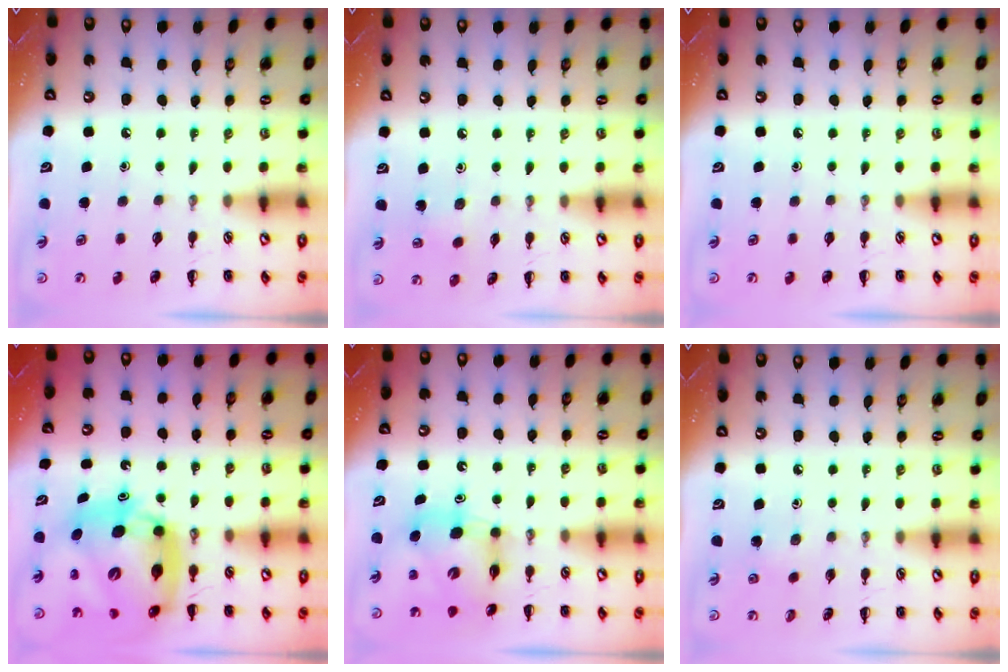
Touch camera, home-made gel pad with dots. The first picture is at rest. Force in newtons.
{"total": 5.3, "press": 5.1, "slide": 1.4}
{"total": 0.0}
{"total": 15.1, "press": 14.4, "slide": 4.4}
{"total": 6.9, "press": 6.8, "slide": 0.9}
{"total": 2.4, "press": 2.2, "slide": 0.9}